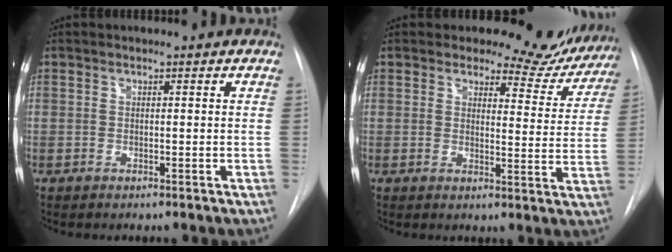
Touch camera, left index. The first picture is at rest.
{"total": 10.2, "force": [9.5, 3.7, 0.2], "torque": [0.027, -0.037, 0.085]}